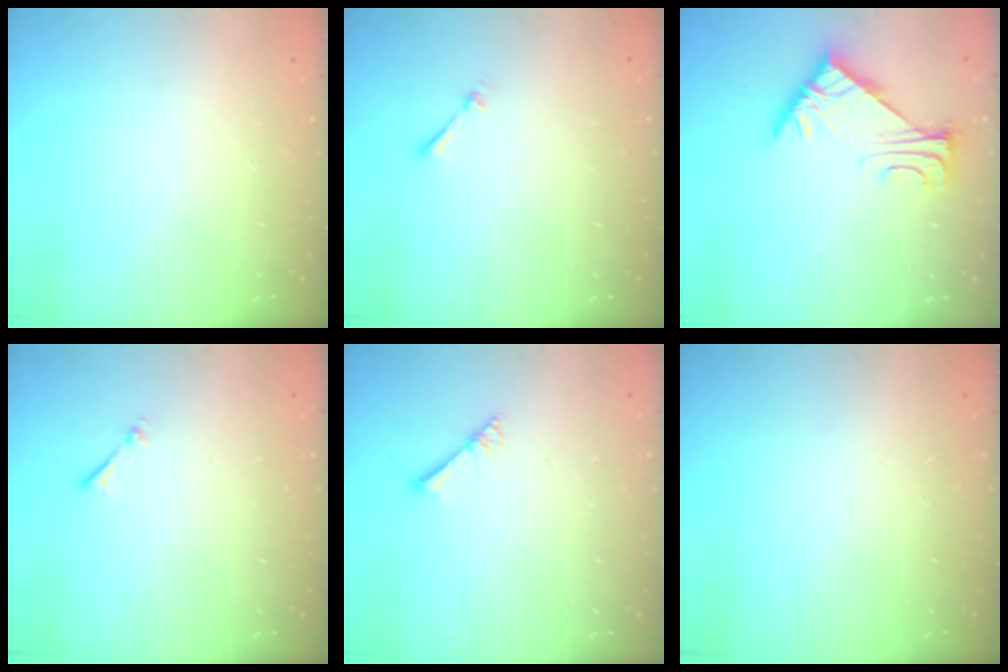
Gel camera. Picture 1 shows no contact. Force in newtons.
{"total": 1.7, "press": 1.7, "slide": 0.2}
{"total": 5.7, "press": 5.6, "slide": 1.1}
{"total": 0.6, "press": 0.6, "slide": 0.2}
{"total": 2.9, "press": 2.9, "slide": 0.3}
{"total": 0.0}